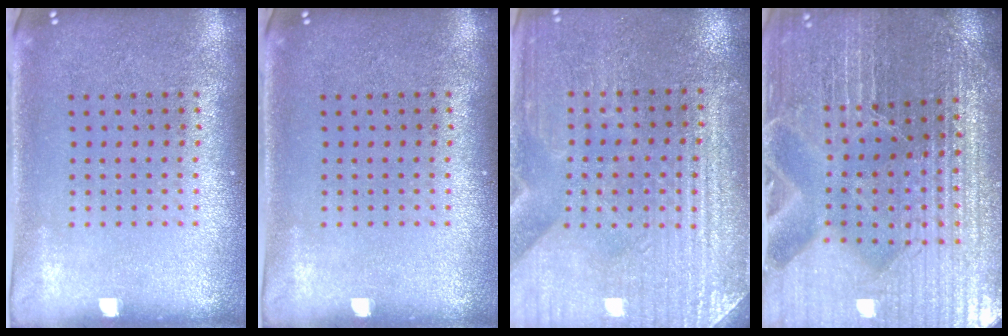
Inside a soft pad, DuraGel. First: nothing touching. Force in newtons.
{"total": 0.0}
{"total": 3.2, "press": 3.1, "slide": 0.5}
{"total": 4.5, "press": 4.4, "slide": 1.3}